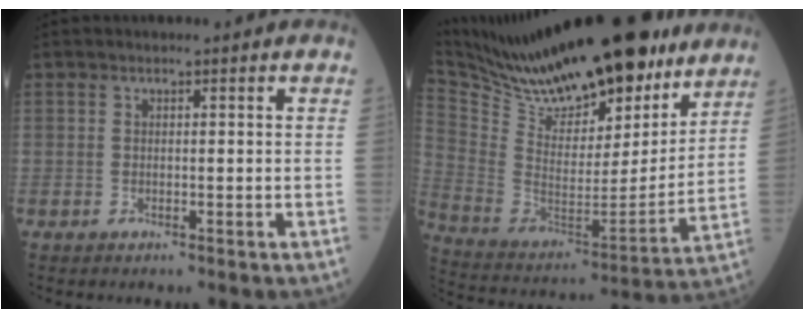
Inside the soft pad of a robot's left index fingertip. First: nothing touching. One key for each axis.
{"total": 28.8, "fx": 24.0, "fy": 7.3, "fz": 14.2, "tx": -0.256, "ty": -0.017, "tz": 0.374}